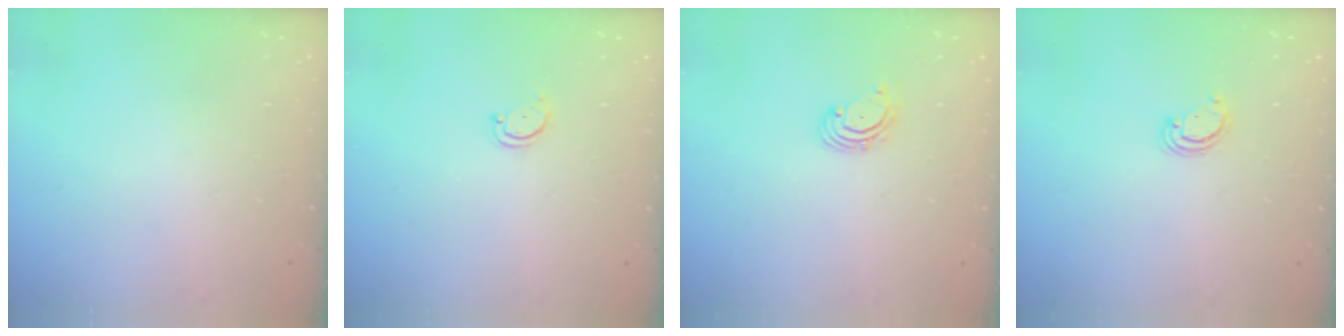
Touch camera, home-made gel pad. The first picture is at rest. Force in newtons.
{"total": 2.9, "press": 2.9, "slide": 0.4}
{"total": 2.2, "press": 2.1, "slide": 0.7}
{"total": 2.3, "press": 2.3, "slide": 0.2}